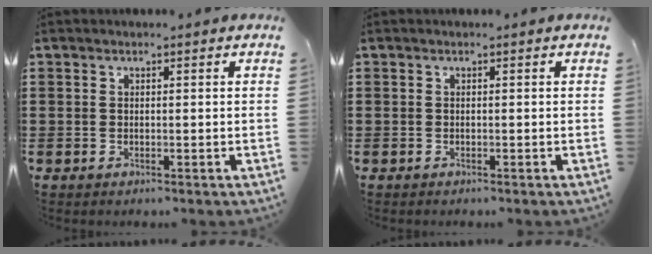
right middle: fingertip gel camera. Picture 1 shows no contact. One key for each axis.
{"total": 0.0}